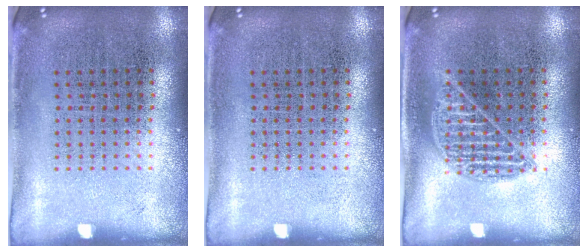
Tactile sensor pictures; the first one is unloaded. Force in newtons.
{"total": 0.0}
{"total": 1.0, "press": 1.0, "slide": 0.1}